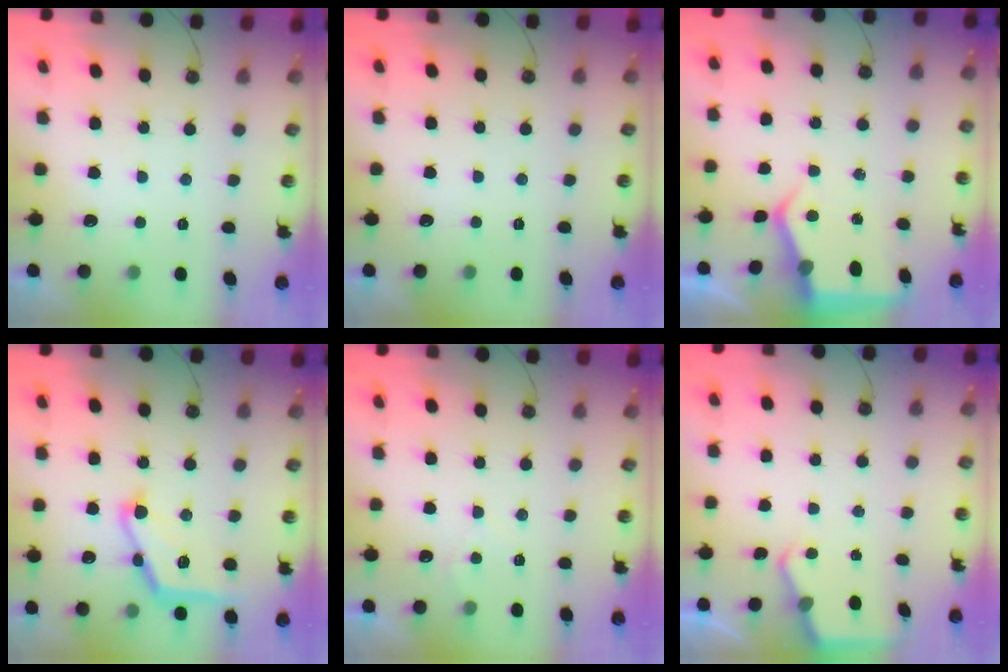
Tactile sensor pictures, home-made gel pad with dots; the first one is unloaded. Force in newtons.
{"total": 0.0}
{"total": 6.0, "press": 5.9, "slide": 0.7}
{"total": 14.3, "press": 14.2, "slide": 0.5}
{"total": 3.6, "press": 3.6, "slide": 0.5}
{"total": 2.8, "press": 2.8, "slide": 0.0}